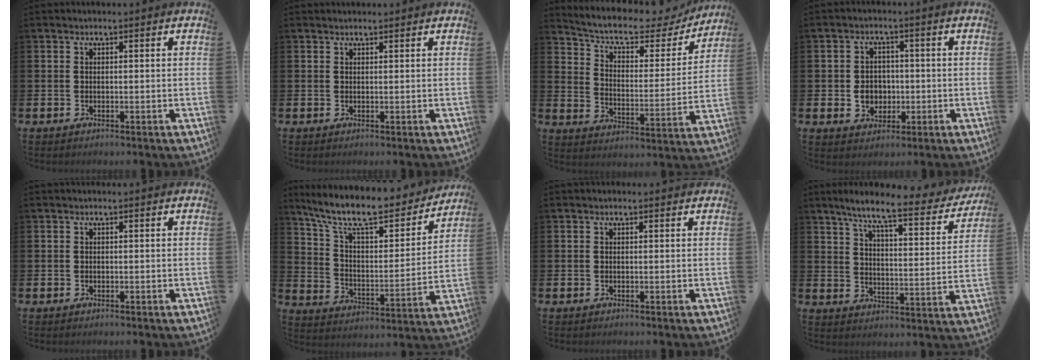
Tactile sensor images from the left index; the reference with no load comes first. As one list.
[{"total": 0.7, "force": [0.7, 0.2, 0.1], "torque": [0.009, -0.002, 0.010]}, {"total": 7.5, "force": [6.4, 2.8, 2.7], "torque": [-0.076, -0.047, 0.103]}, {"total": 3.9, "force": [-0.6, 3.4, 1.8], "torque": [-0.027, 0.002, -0.018]}, {"total": 0.0}, {"total": 11.6, "force": [10.0, 3.1, 5.2], "torque": [-0.130, -0.061, 0.171]}, {"total": 0.0}, {"total": 8.0, "force": [6.6, 1.2, 4.4], "torque": [-0.101, -0.042, 0.105]}]